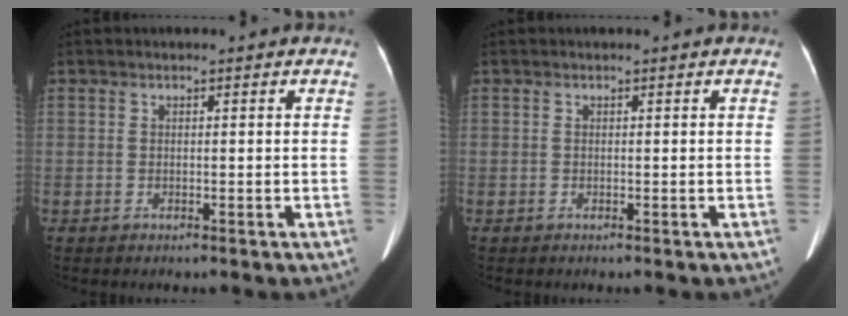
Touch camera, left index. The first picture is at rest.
{"total": 0.0}